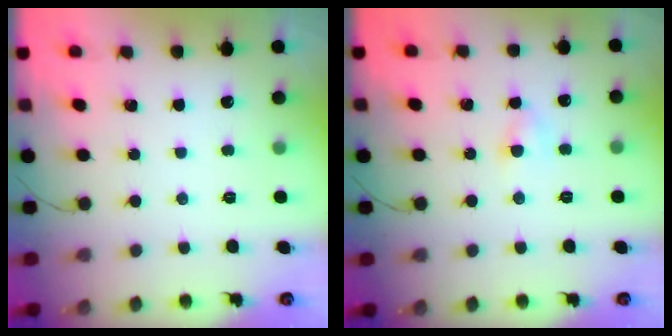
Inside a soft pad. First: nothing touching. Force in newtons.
{"total": 3.9, "press": 3.7, "slide": 1.2}